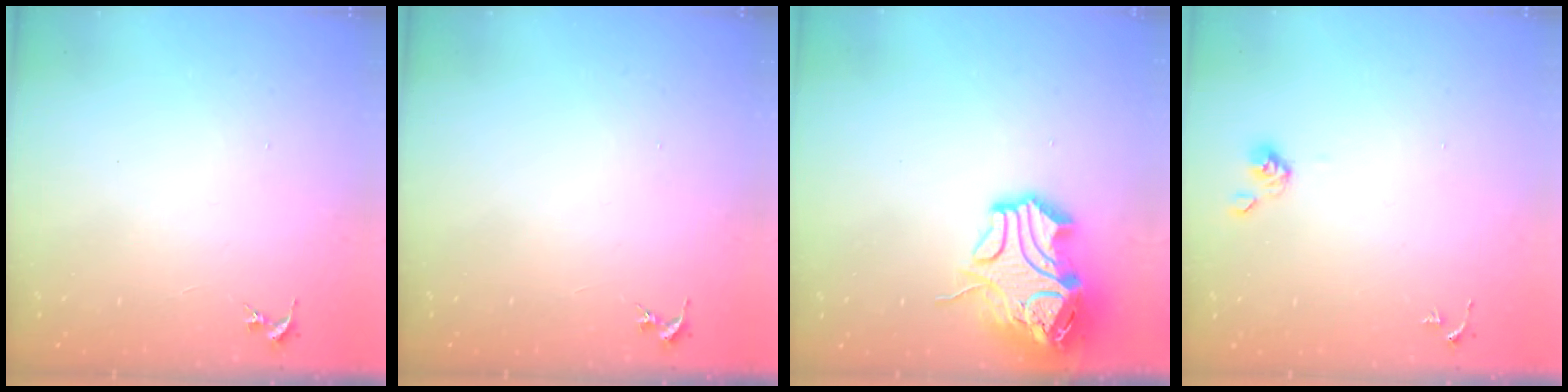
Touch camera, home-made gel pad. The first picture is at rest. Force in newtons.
{"total": 0.0}
{"total": 17.6, "press": 17.4, "slide": 2.5}
{"total": 4.0, "press": 3.9, "slide": 0.8}